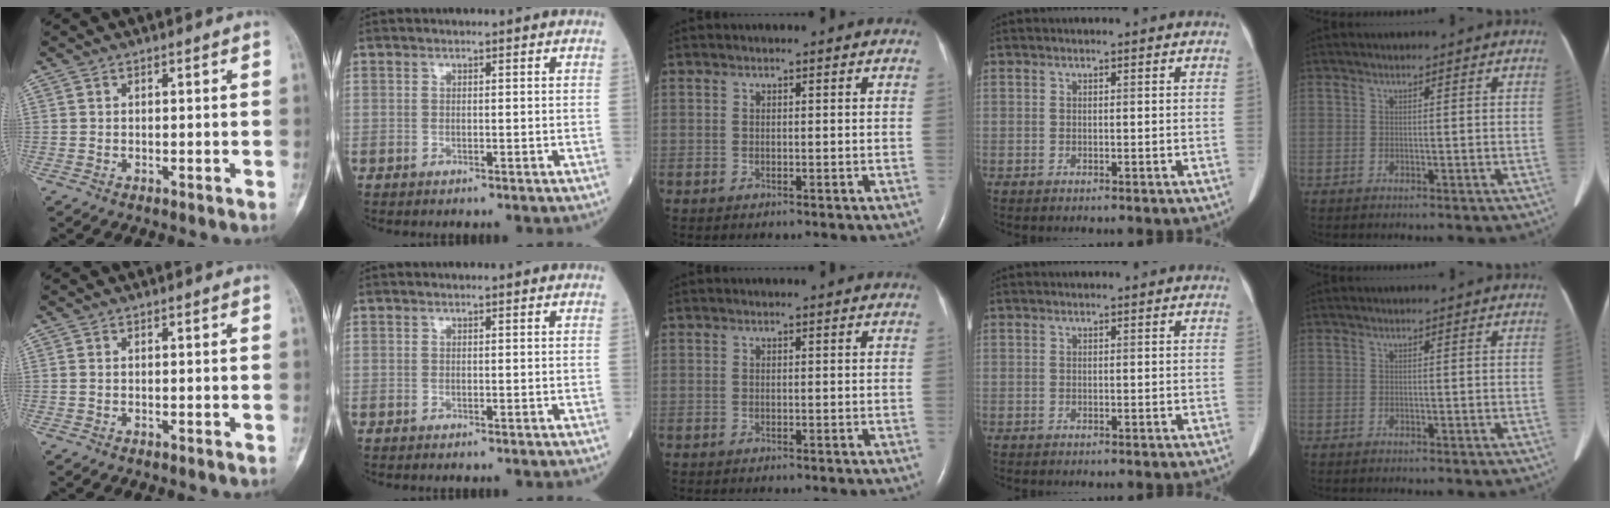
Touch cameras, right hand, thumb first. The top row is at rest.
{}